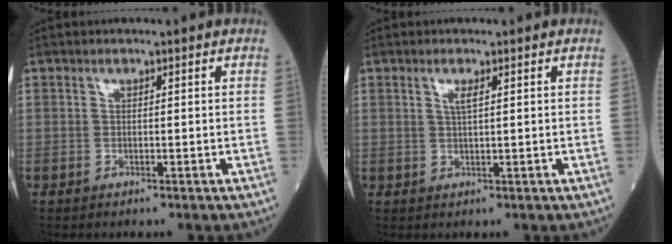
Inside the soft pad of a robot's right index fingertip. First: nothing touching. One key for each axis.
{"total": 1.7, "fx": 0.7, "fy": 0.1, "fz": 1.5, "tx": -0.034, "ty": 0.000, "tz": 0.014}